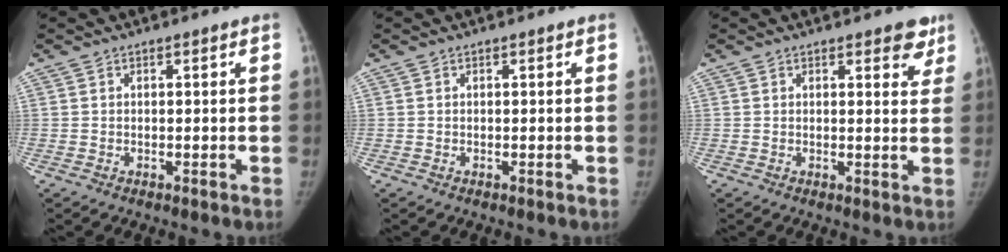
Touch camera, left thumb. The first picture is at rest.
{"total": 0.0}
{"total": 4.3, "force": [2.9, 2.0, 2.4], "torque": [0.005, -0.013, 0.031]}